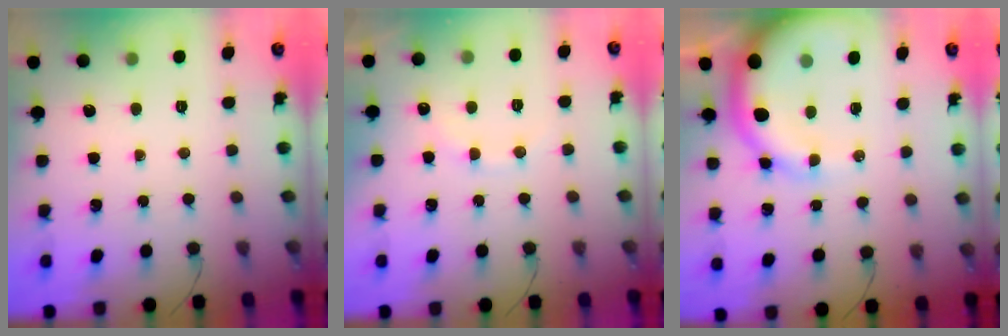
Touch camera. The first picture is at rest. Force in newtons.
{"total": 8.6, "press": 8.5, "slide": 1.3}
{"total": 12.1, "press": 11.6, "slide": 3.1}